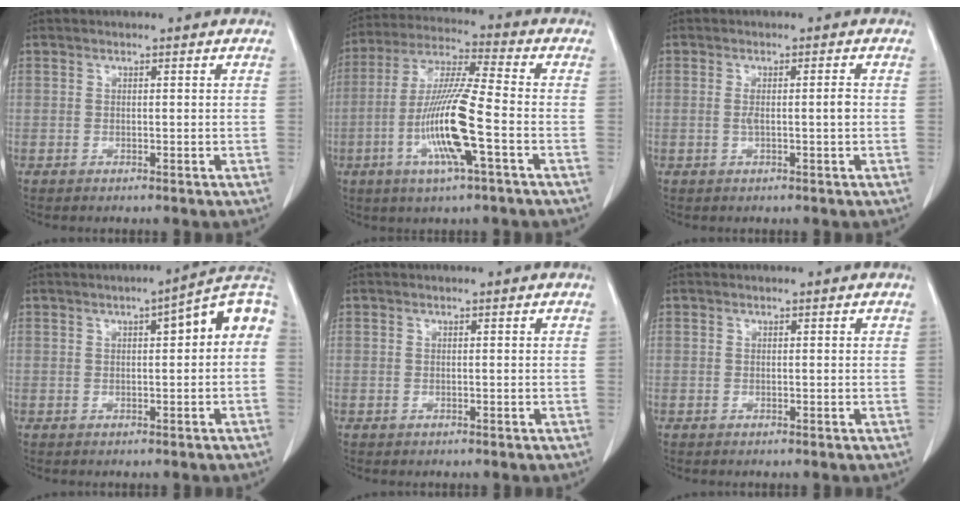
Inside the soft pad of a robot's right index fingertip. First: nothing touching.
{"total": 13.5, "force": [-3.9, 0.3, 12.9], "torque": [-0.261, -0.008, -0.078]}
{"total": 2.4, "force": [-0.1, 0.0, 2.4], "torque": [-0.043, 0.002, 0.000]}
{"total": 8.3, "force": [1.7, 1.4, 8.0], "torque": [-0.103, 0.033, 0.014]}
{"total": 0.0}
{"total": 0.0}